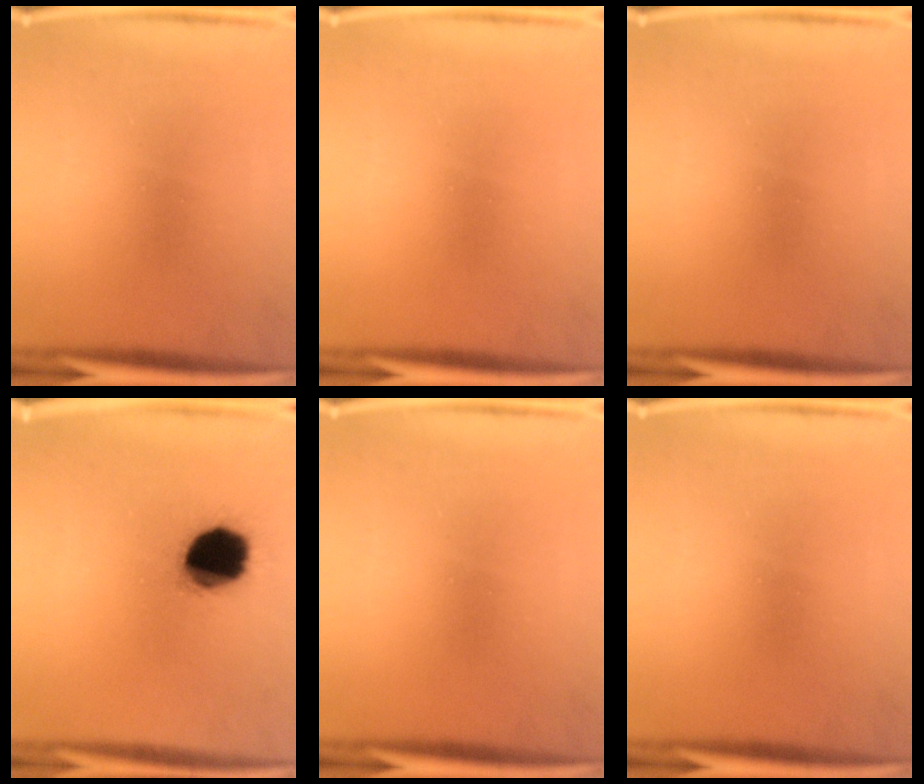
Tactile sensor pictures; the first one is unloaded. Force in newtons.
{"total": 0.0}
{"total": 0.0}
{"total": 16.9}
{"total": 0.0}
{"total": 0.0}